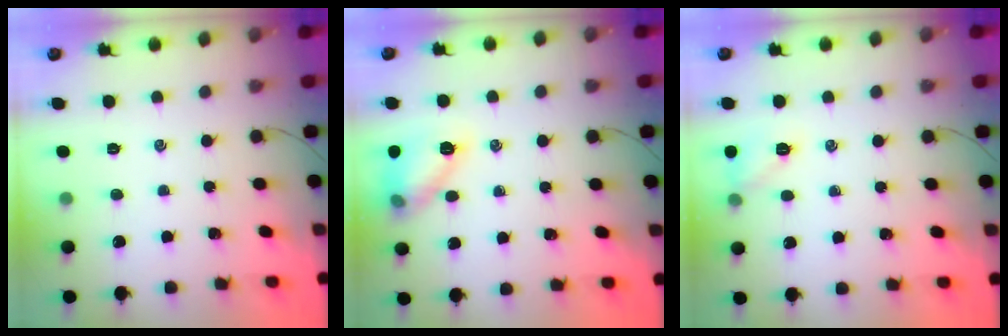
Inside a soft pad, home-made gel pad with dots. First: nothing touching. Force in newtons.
{"total": 12.3, "press": 12.3, "slide": 0.3}
{"total": 7.3, "press": 7.3, "slide": 1.1}